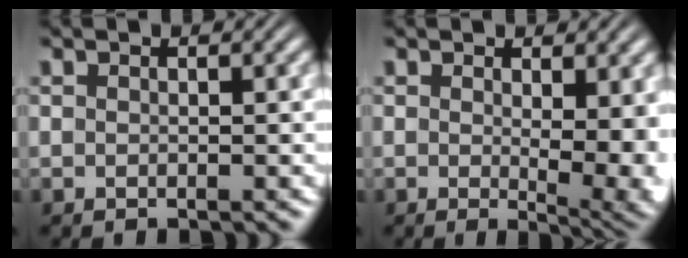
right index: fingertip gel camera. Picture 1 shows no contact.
{"total": 4.9, "force": [-0.2, 1.5, 4.7], "torque": [-0.055, -0.019, 0.001]}